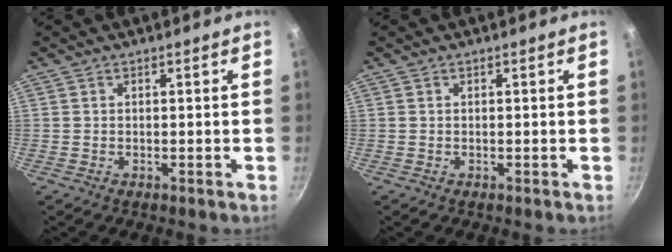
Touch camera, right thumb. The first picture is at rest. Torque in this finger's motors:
{"motor_torque": [-0.15, 0.15, -0.03, 0.26, 0.03]}